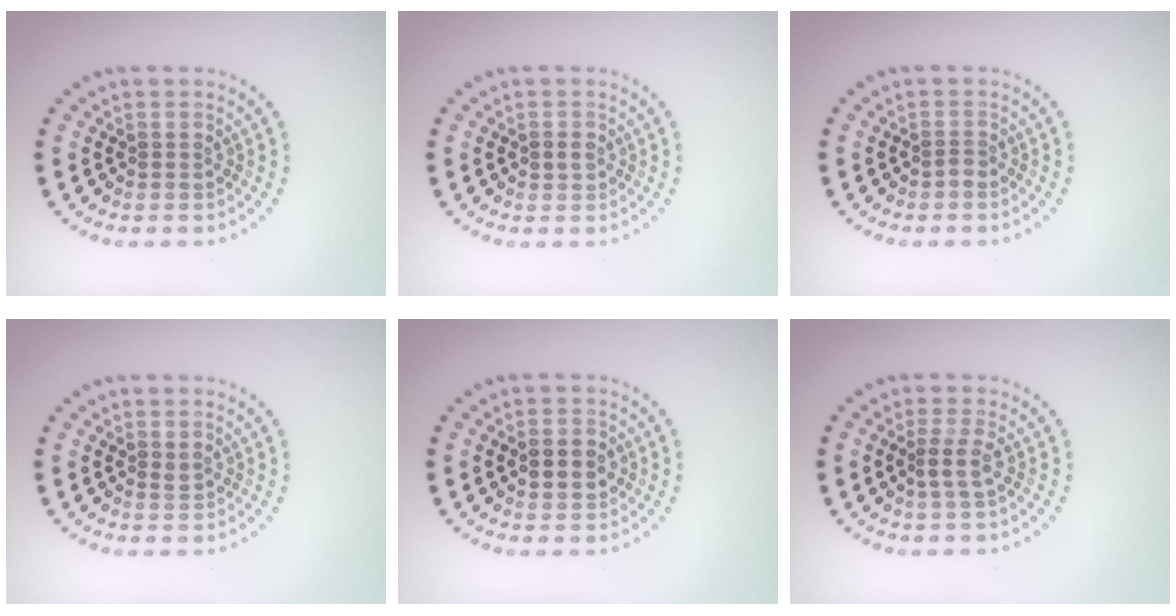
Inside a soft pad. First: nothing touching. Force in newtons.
{"total": 1.1, "press": 1.0, "slide": 0.3}
{"total": 0.7, "press": 0.4, "slide": 0.6}
{"total": 0.6, "press": 0.6, "slide": 0.2}
{"total": 2.2, "press": 2.2, "slide": 0.0}
{"total": 1.6, "press": 1.2, "slide": 1.1}